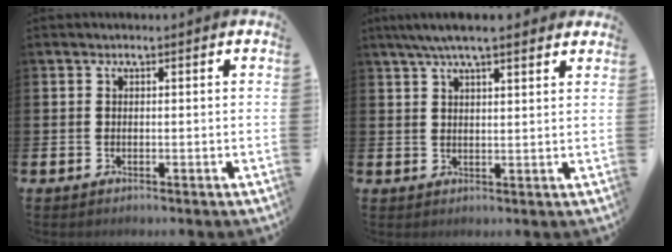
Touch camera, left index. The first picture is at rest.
{"total": 5.5, "force": [4.7, 0.8, 2.8], "torque": [-0.056, -0.008, 0.083]}